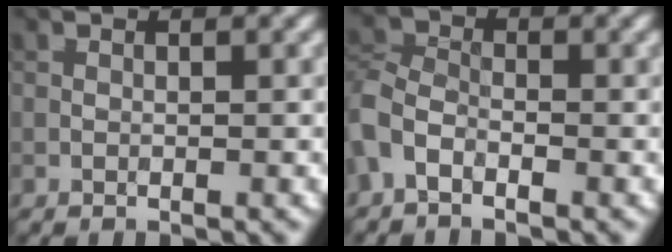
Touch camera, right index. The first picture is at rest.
{"total": 3.0, "force": [-1.9, 1.7, 1.6], "torque": [-0.035, 0.002, -0.053]}